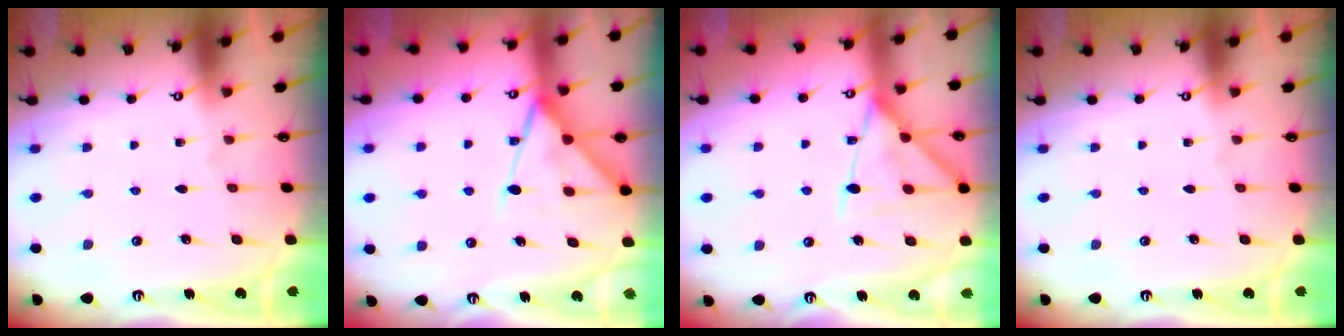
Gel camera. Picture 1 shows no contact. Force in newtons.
{"total": 13.5, "press": 13.5, "slide": 1.2}
{"total": 14.8, "press": 14.8, "slide": 1.3}
{"total": 0.0}